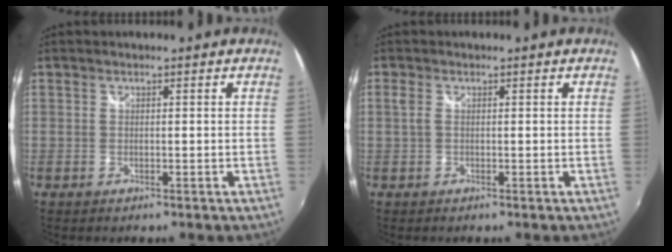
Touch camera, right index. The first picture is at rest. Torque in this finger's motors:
{"motor_torque": [0.02, 0.07, 0.11, 0.03]}